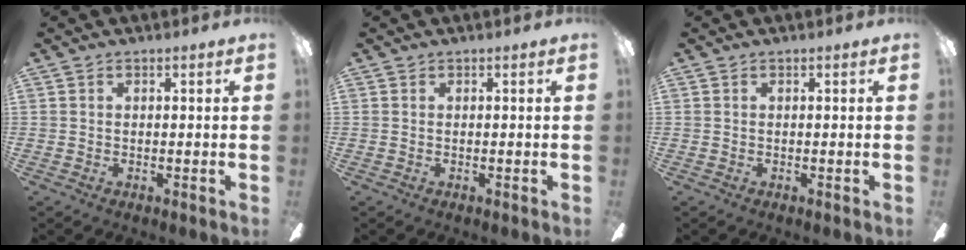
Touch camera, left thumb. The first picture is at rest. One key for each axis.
{"total": 0.0}
{"total": 0.0}